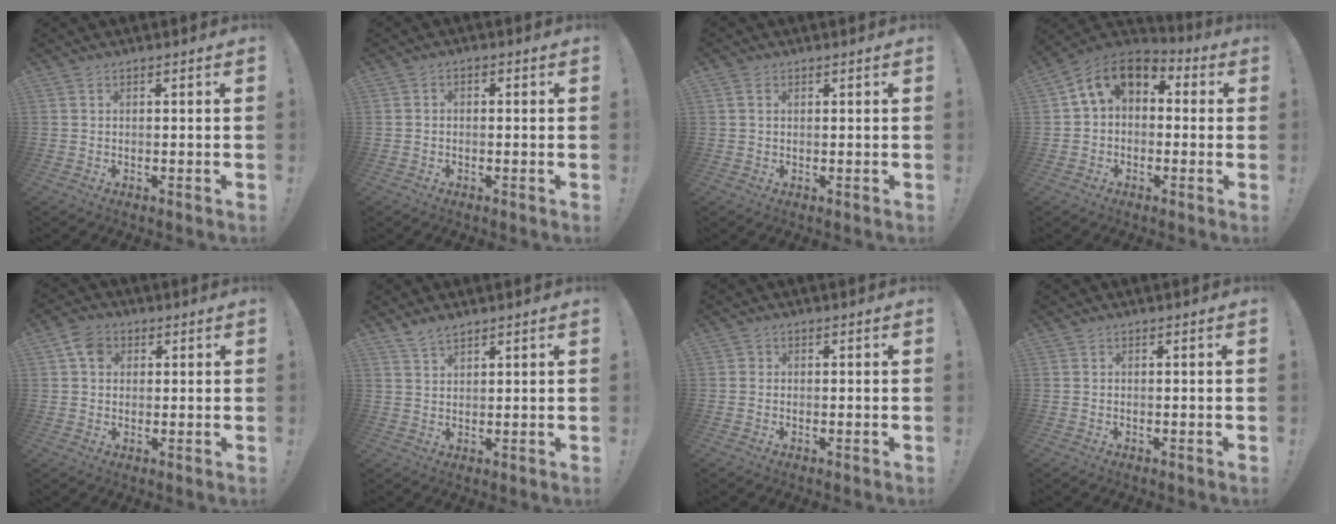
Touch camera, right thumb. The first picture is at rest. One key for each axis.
{"total": 1.5, "fx": -1.0, "fy": 0.7, "fz": 0.9, "tx": -0.018, "ty": 0.008, "tz": -0.017}
{"total": 1.9, "fx": 0.9, "fy": 1.2, "fz": 1.0, "tx": -0.014, "ty": 0.001, "tz": 0.016}
{"total": 11.5, "fx": 3.4, "fy": 7.8, "fz": 7.7, "tx": -0.130, "ty": 0.007, "tz": 0.068}
{"total": 6.0, "fx": 2.3, "fy": 4.7, "fz": 3.1, "tx": -0.049, "ty": 0.001, "tz": 0.044}
{"total": 3.8, "fx": 3.3, "fy": 1.2, "fz": 1.5, "tx": -0.022, "ty": -0.024, "tz": 0.061}
{"total": 0.9, "fx": 0.2, "fy": 0.8, "fz": 0.2, "tx": -0.004, "ty": 0.003, "tz": 0.005}
{"total": 0.0}